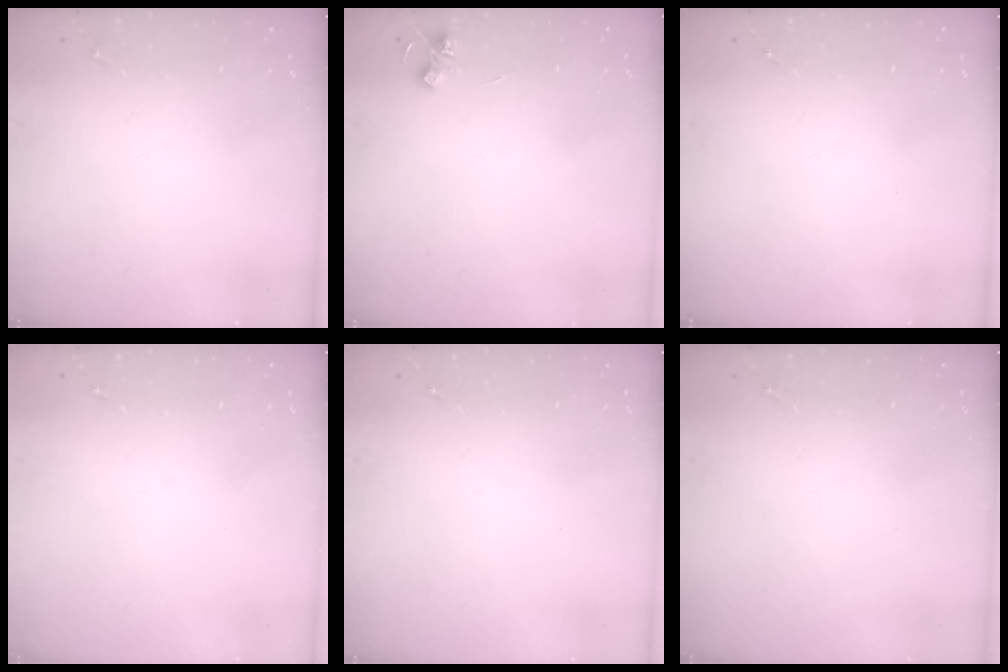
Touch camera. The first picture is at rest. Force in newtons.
{"total": 4.6, "press": 4.6, "slide": 0.6}
{"total": 0.0}
{"total": 0.0}
{"total": 0.0}
{"total": 0.0}